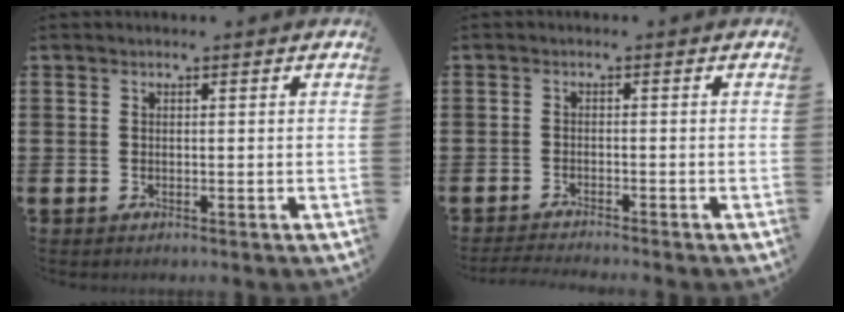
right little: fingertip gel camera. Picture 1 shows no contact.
{"total": 1.5, "force": [-1.4, -0.1, 0.4], "torque": [-0.006, 0.001, -0.027]}